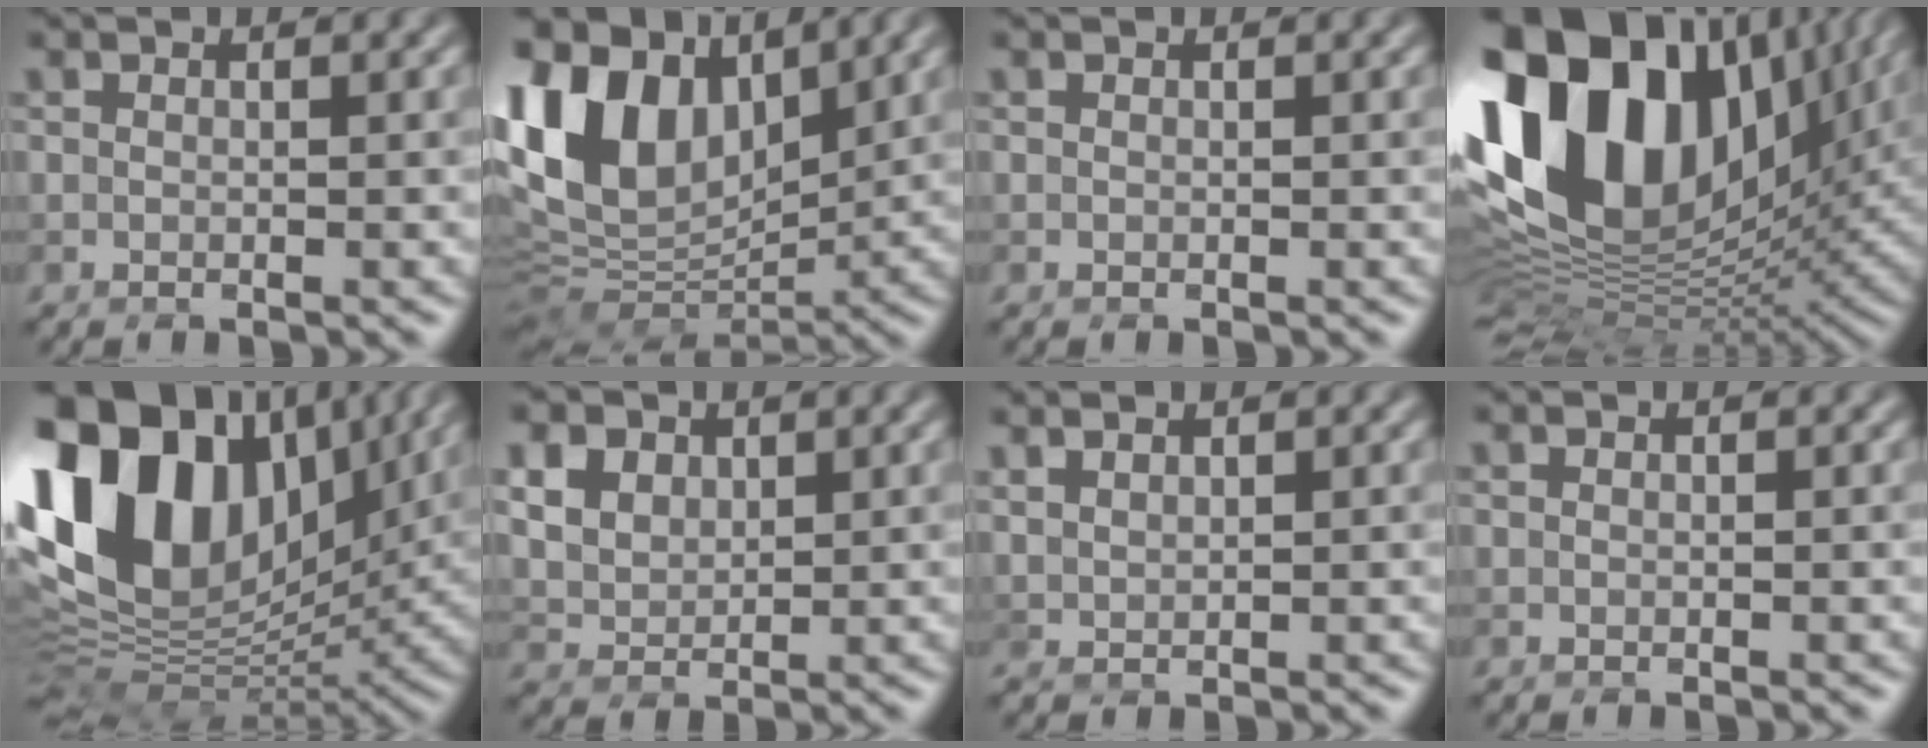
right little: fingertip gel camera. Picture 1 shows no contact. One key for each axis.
{"total": 13.9, "fx": 5.9, "fy": 8.0, "fz": 9.6, "tx": -0.222, "ty": 0.032, "tz": 0.106}
{"total": 0.0}
{"total": 19.1, "fx": 7.4, "fy": 11.2, "fz": 13.5, "tx": -0.278, "ty": 0.032, "tz": 0.125}
{"total": 17.5, "fx": 6.2, "fy": 10.9, "fz": 12.2, "tx": -0.266, "ty": 0.030, "tz": 0.104}
{"total": 10.1, "fx": 5.3, "fy": 7.0, "fz": 4.8, "tx": -0.123, "ty": 0.034, "tz": 0.086}
{"total": 1.4, "fx": 1.3, "fy": 0.3, "fz": 0.3, "tx": -0.013, "ty": 0.007, "tz": 0.029}
{"total": 0.0}